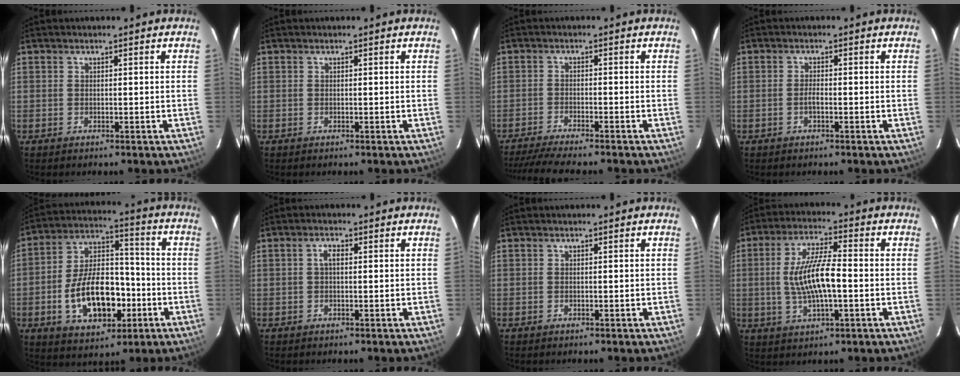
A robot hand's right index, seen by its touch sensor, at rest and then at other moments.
{"total": 0.0}
{"total": 9.0, "force": [-8.0, 0.1, 4.2], "torque": [-0.099, -0.017, -0.132]}
{"total": 1.3, "force": [-0.6, 0.4, 1.1], "torque": [-0.022, 0.001, -0.012]}
{"total": 16.8, "force": [-5.1, 9.5, 12.9], "torque": [-0.251, 0.018, -0.071]}
{"total": 1.9, "force": [0.2, 0.9, 1.7], "torque": [-0.033, 0.007, 0.002]}
{"total": 0.0}
{"total": 11.0, "force": [-1.0, 2.9, 10.6], "torque": [-0.204, 0.003, -0.015]}